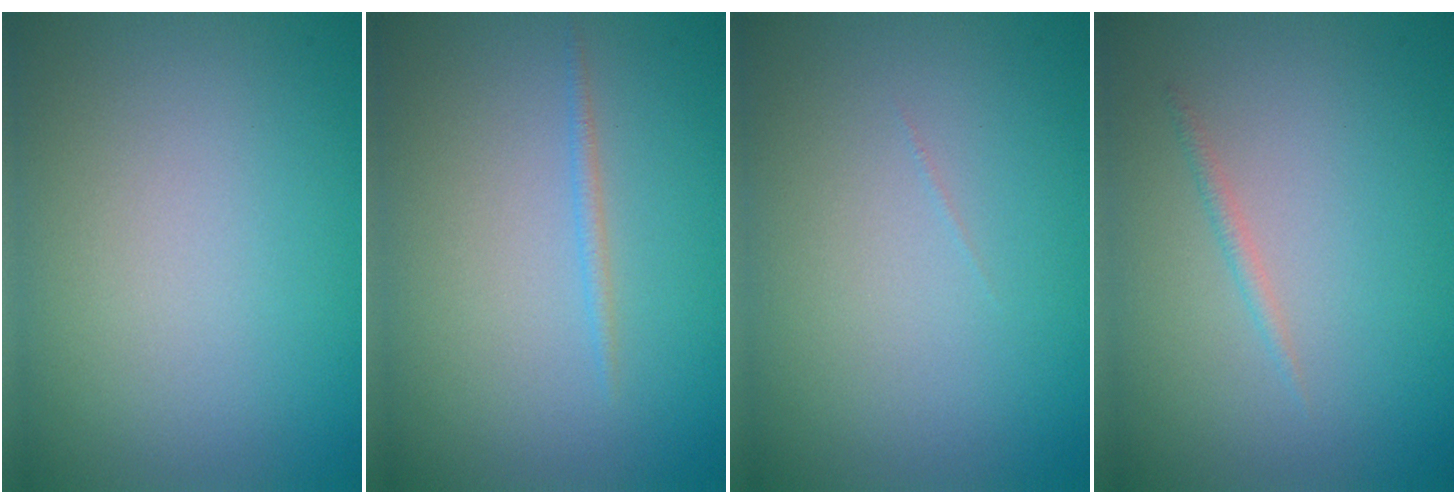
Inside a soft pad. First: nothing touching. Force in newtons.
{"total": 0.8, "press": 0.8, "slide": 0.0}
{"total": 0.0}
{"total": 0.7, "press": 0.7, "slide": 0.1}